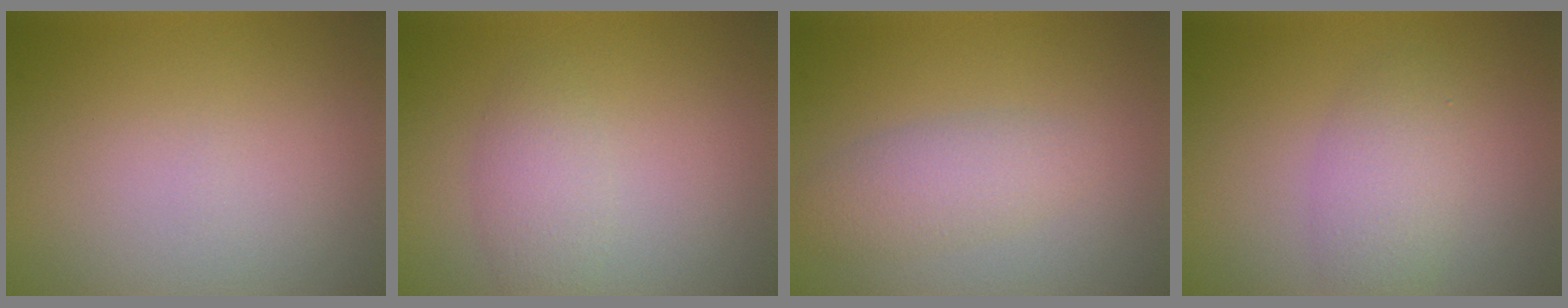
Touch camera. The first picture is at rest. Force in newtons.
{"total": 2.4, "press": 2.4, "slide": 0.0}
{"total": 2.6, "press": 2.6, "slide": 0.1}
{"total": 2.7, "press": 2.7, "slide": 0.2}